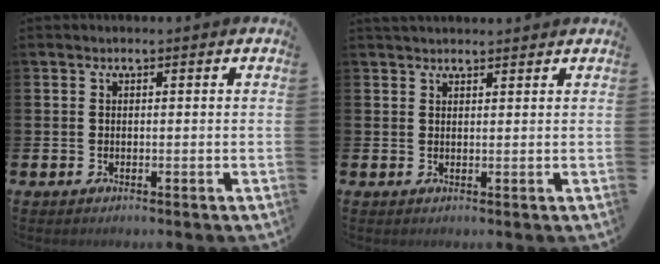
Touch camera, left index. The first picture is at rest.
{"total": 1.8, "force": [1.7, 0.4, 0.3], "torque": [0.003, -0.003, 0.029]}